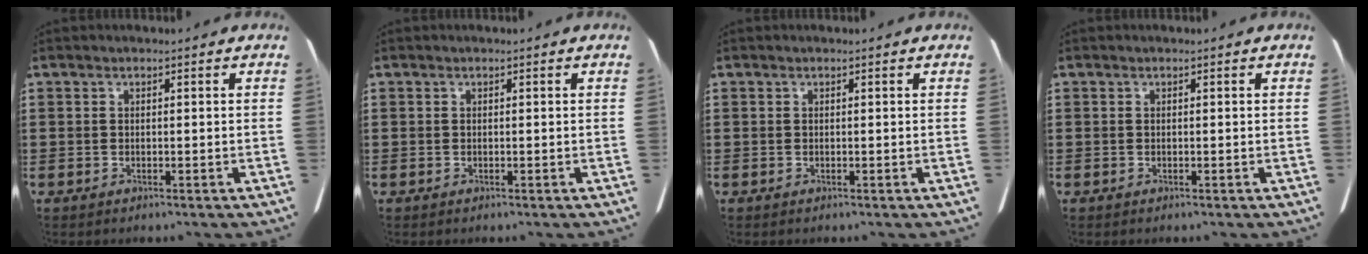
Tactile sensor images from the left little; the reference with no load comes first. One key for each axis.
{"total": 0.0}
{"total": 0.0}
{"total": 0.0}